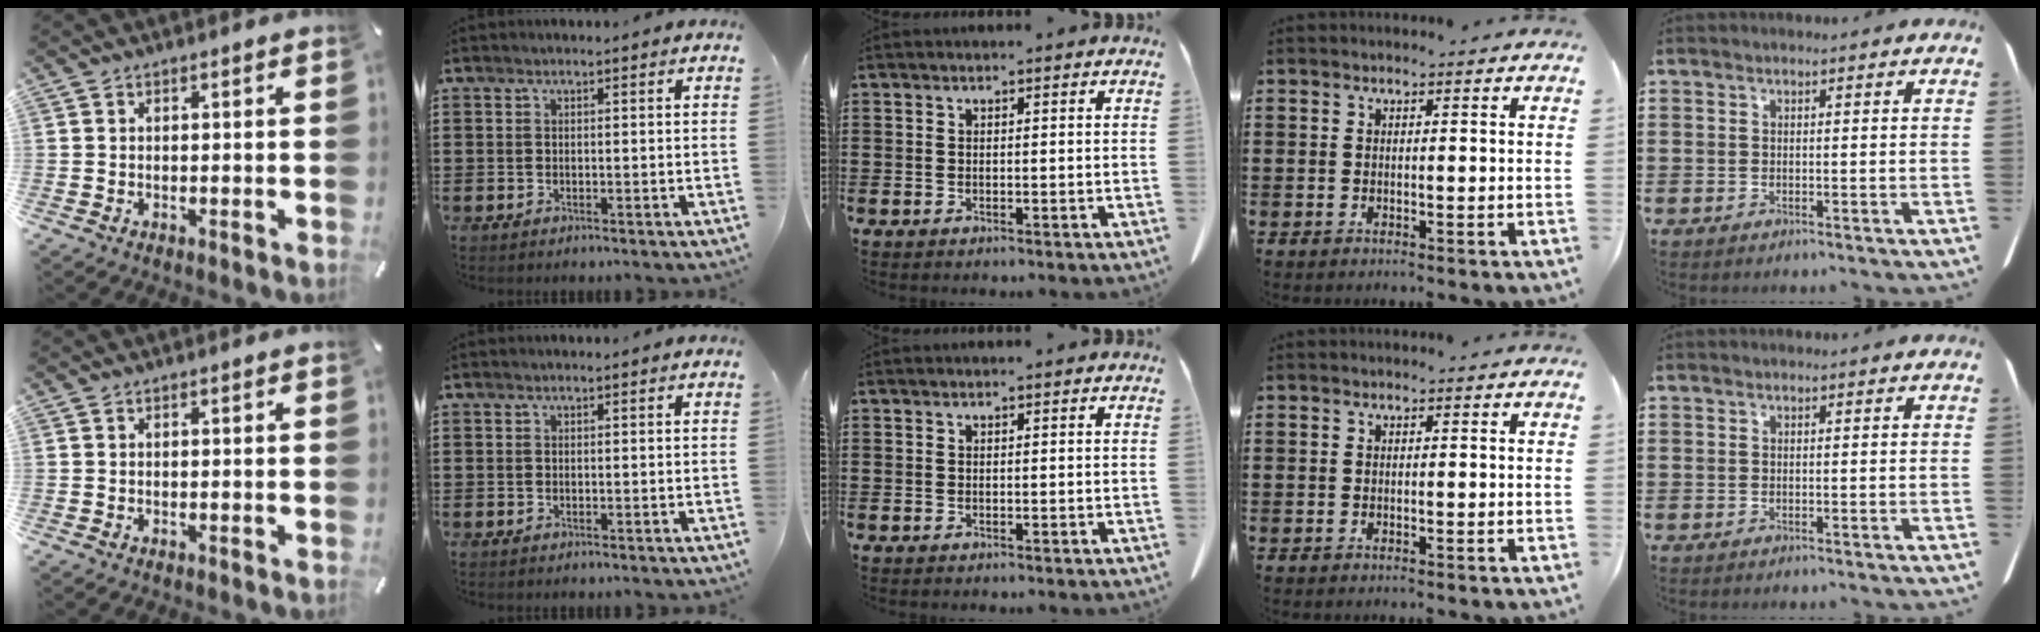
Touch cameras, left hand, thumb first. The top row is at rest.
{}